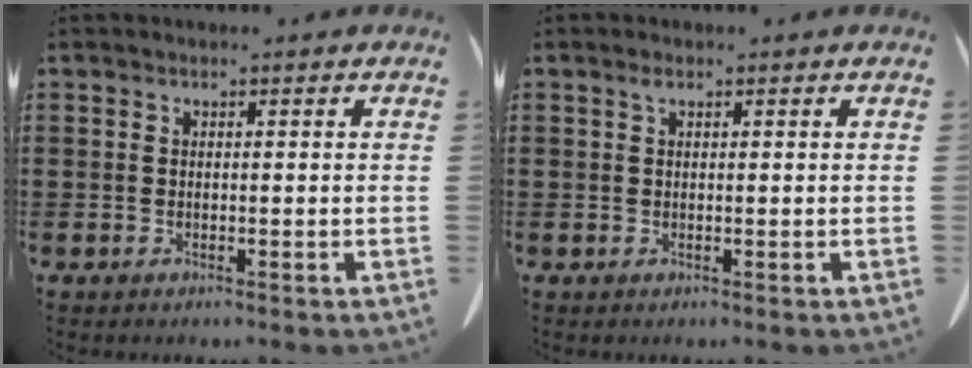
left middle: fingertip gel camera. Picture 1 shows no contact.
{"total": 0.8, "force": [0.4, 0.3, 0.6], "torque": [-0.015, 0.001, 0.008]}